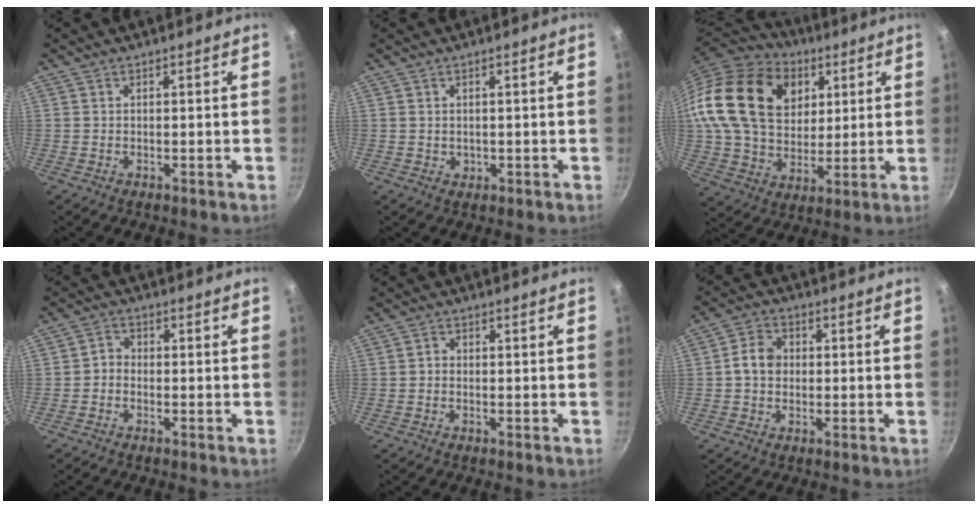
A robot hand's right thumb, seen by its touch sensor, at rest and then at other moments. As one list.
[{"total": 0.7, "force": [0.2, 0.7, 0.3], "torque": [0.000, -0.001, 0.005]}, {"total": 26.3, "force": [8.7, 18.9, 16.1], "torque": [-0.275, -0.003, 0.154]}, {"total": 2.0, "force": [-1.0, 1.5, 0.9], "torque": [-0.015, 0.017, -0.026]}, {"total": 0.9, "force": [-0.4, 0.8, 0.4], "torque": [-0.006, 0.005, -0.008]}, {"total": 5.5, "force": [0.1, 4.4, 3.3], "torque": [-0.046, 0.015, -0.009]}]